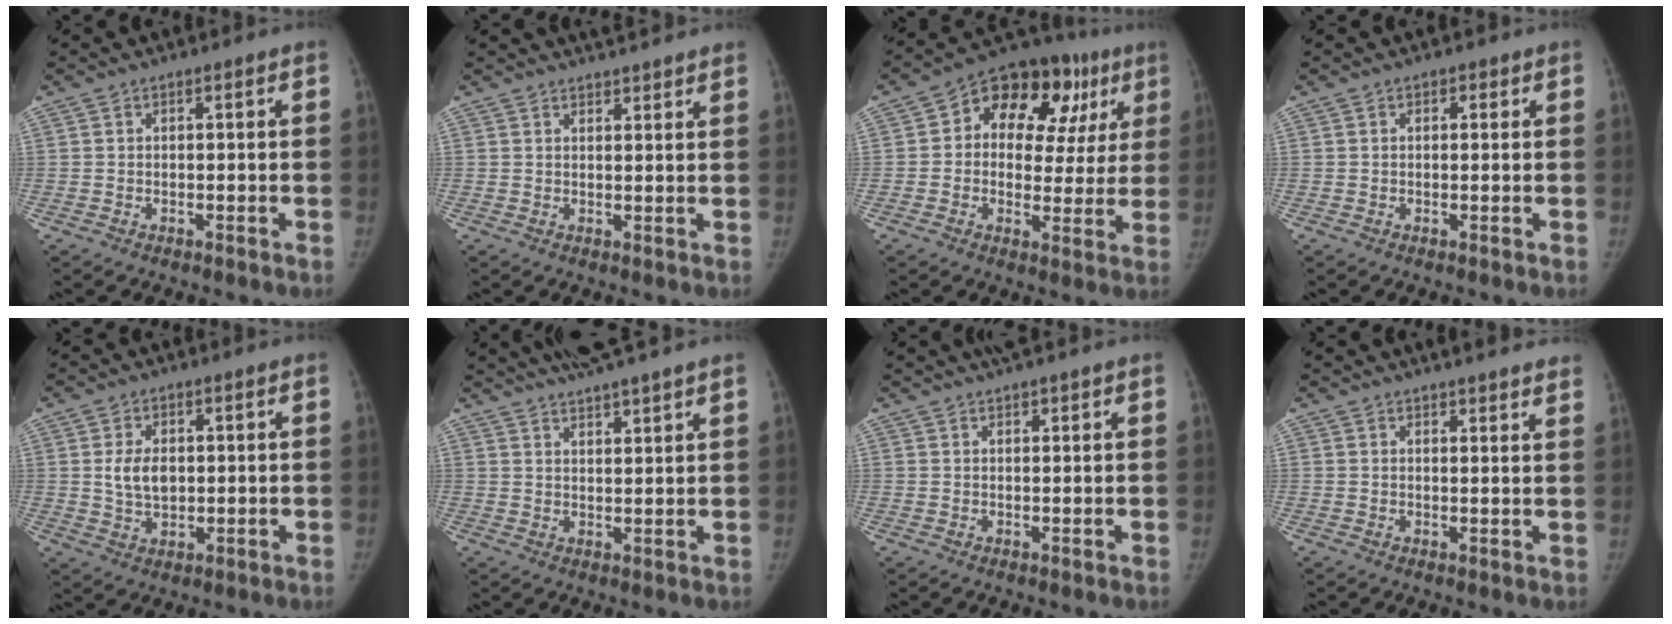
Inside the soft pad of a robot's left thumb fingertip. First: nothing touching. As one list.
[{"total": 6.2, "force": [5.4, 1.2, 2.7], "torque": [-0.024, 0.000, 0.074]}, {"total": 18.4, "force": [5.9, 11.9, 12.7], "torque": [-0.113, 0.026, 0.073]}, {"total": 1.4, "force": [0.6, 0.9, 0.9], "torque": [-0.007, 0.000, 0.007]}, {"total": 5.9, "force": [0.8, 3.8, 4.4], "torque": [-0.069, -0.005, 0.020]}, {"total": 8.9, "force": [7.4, 0.7, 4.9], "torque": [-0.067, -0.005, 0.116]}, {"total": 3.1, "force": [2.5, 0.6, 1.7], "torque": [-0.018, 0.006, 0.040]}, {"total": 9.8, "force": [8.4, 2.0, 4.6], "torque": [-0.032, -0.016, 0.093]}]